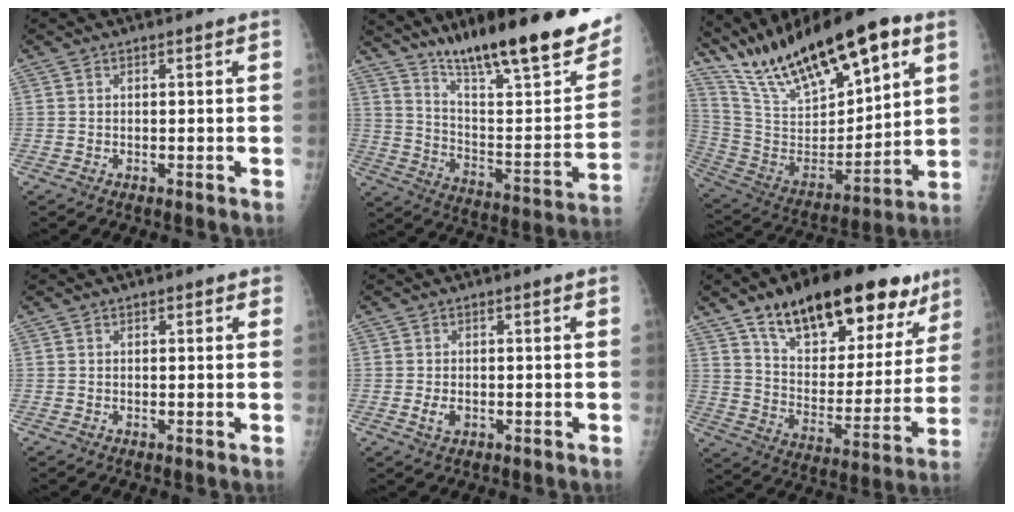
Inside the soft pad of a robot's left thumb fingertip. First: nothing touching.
{"total": 28.7, "force": [19.8, 5.7, 19.9], "torque": [-0.274, -0.074, 0.311]}
{"total": 26.8, "force": [17.1, 9.4, 18.4], "torque": [-0.285, -0.037, 0.309]}
{"total": 1.3, "force": [0.7, 0.9, 0.7], "torque": [0.003, 0.000, 0.004]}
{"total": 2.4, "force": [-0.5, 1.6, 1.8], "torque": [-0.030, -0.001, -0.008]}
{"total": 27.3, "force": [17.0, 12.1, 17.7], "torque": [-0.220, -0.041, 0.264]}